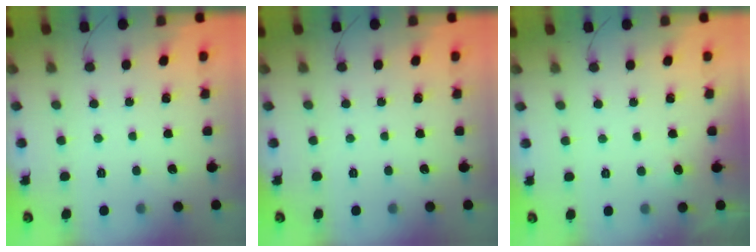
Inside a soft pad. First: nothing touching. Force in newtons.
{"total": 0.0}
{"total": 2.5, "press": 2.2, "slide": 1.1}